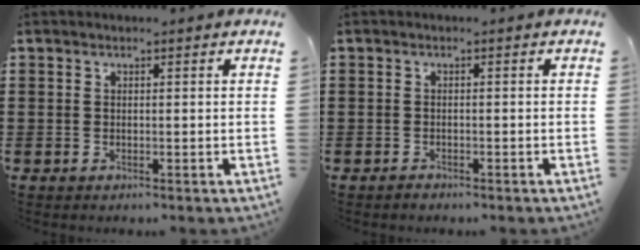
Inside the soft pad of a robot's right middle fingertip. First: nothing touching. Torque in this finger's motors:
{"motor_torque": [0.69, -0.54, 0.00, 0.00]}